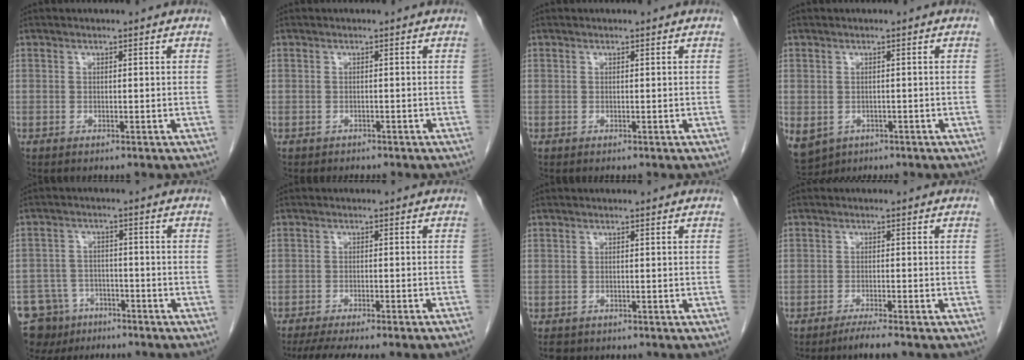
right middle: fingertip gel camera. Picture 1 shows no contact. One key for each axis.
{"total": 1.1, "fx": -0.9, "fy": 0.6, "fz": 0.2, "tx": -0.016, "ty": 0.000, "tz": -0.012}
{"total": 0.0}
{"total": 10.9, "fx": -4.6, "fy": 8.9, "fz": 4.3, "tx": -0.129, "ty": -0.013, "tz": -0.056}
{"total": 9.3, "fx": -6.8, "fy": 6.2, "fz": 1.2, "tx": -0.030, "ty": 0.014, "tz": -0.106}
{"total": 10.4, "fx": -8.7, "fy": 0.0, "fz": 5.7, "tx": -0.063, "ty": -0.014, "tz": -0.125}
{"total": 1.9, "fx": -1.5, "fy": 1.1, "fz": 0.4, "tx": -0.009, "ty": -0.001, "tz": -0.020}
{"total": 2.9, "fx": -2.3, "fy": -0.6, "fz": 1.6, "tx": -0.037, "ty": -0.008, "tz": -0.042}